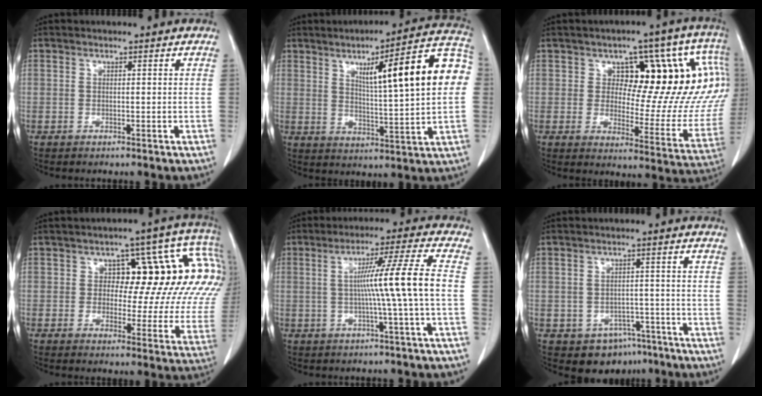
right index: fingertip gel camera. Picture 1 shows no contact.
{"total": 17.7, "force": [4.2, 1.7, 17.1], "torque": [-0.234, 0.028, 0.055]}
{"total": 19.8, "force": [6.9, 8.4, 16.6], "torque": [-0.189, 0.023, 0.091]}
{"total": 15.1, "force": [3.8, 6.7, 13.0], "torque": [-0.151, 0.022, 0.032]}
{"total": 9.4, "force": [-0.7, -2.2, 9.1], "torque": [-0.151, 0.011, -0.004]}
{"total": 6.7, "force": [-4.0, 5.1, 1.7], "torque": [-0.009, 0.014, -0.045]}